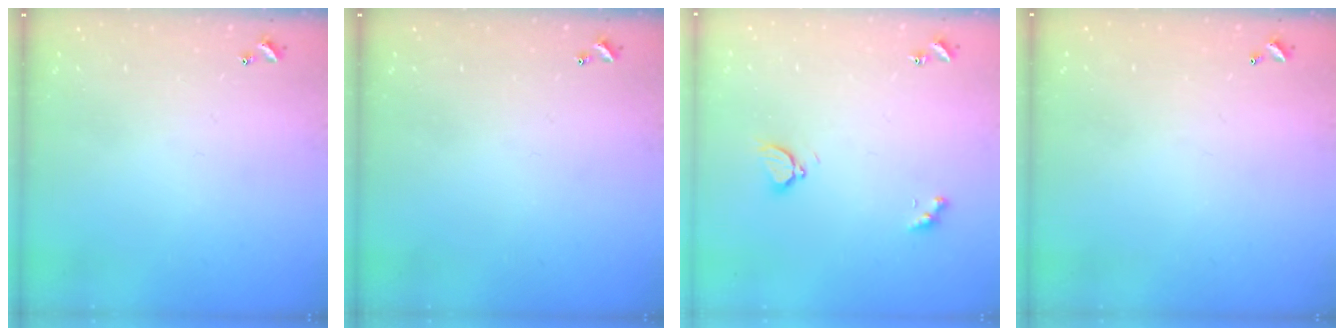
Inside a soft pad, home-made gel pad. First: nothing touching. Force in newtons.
{"total": 0.0}
{"total": 3.0, "press": 3.0, "slide": 0.5}
{"total": 2.8, "press": 2.8, "slide": 0.1}